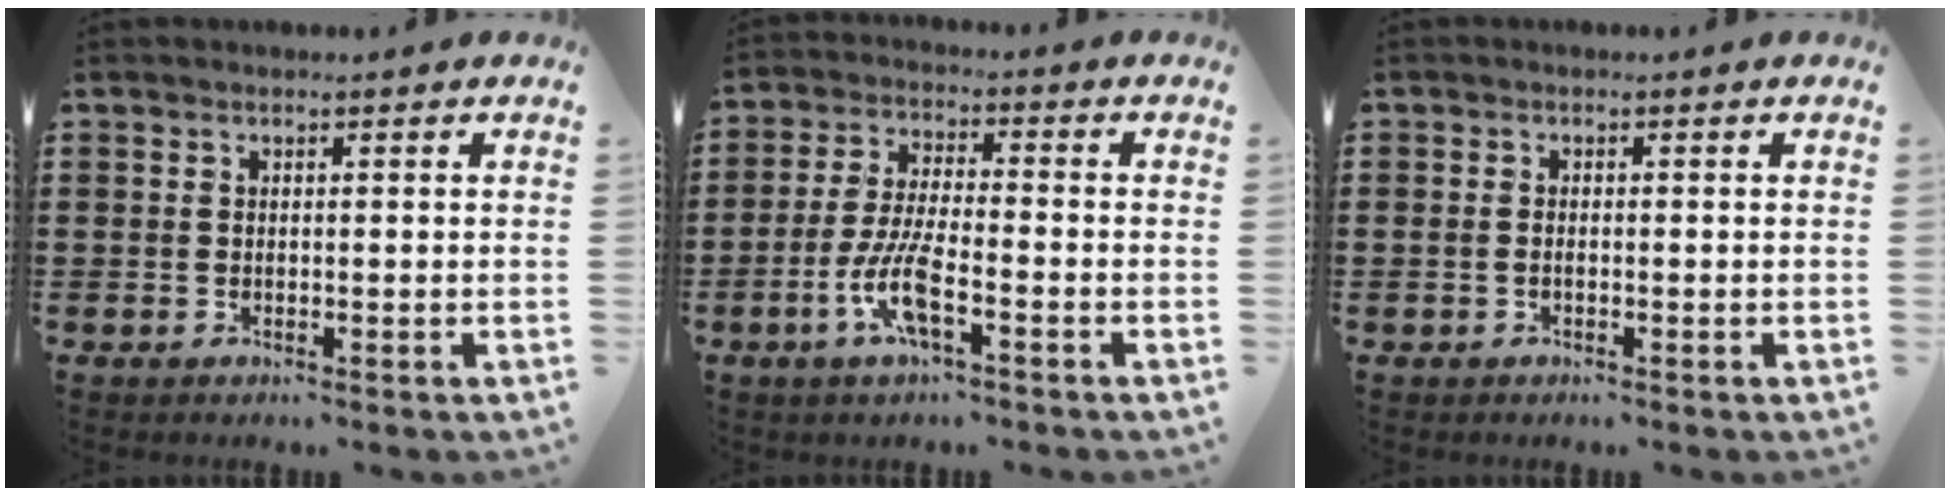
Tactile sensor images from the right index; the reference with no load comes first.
{"total": 7.4, "force": [-3.2, 1.8, 6.4], "torque": [-0.151, -0.015, -0.067]}
{"total": 0.6, "force": [-0.3, 0.2, 0.5], "torque": [-0.011, -0.003, -0.005]}